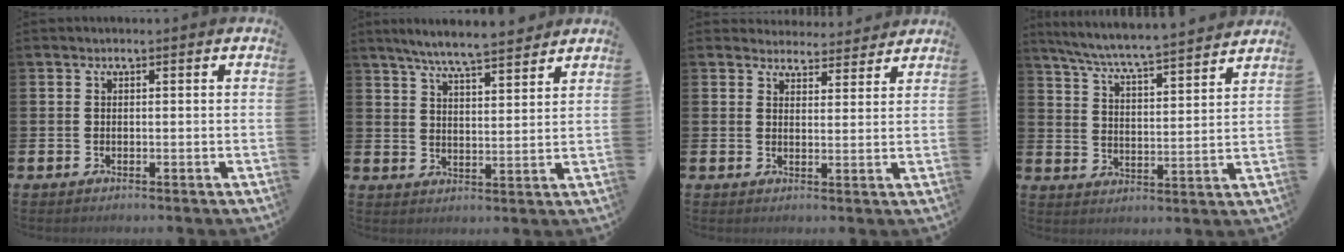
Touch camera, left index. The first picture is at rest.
{"total": 6.6, "force": [6.3, 0.2, 2.1], "torque": [-0.056, -0.030, 0.110]}
{"total": 4.0, "force": [3.8, 1.1, -0.2], "torque": [0.003, -0.025, 0.068]}
{"total": 6.7, "force": [6.4, -0.2, 1.9], "torque": [-0.063, -0.052, 0.110]}